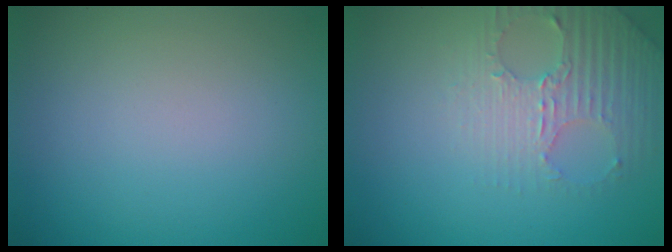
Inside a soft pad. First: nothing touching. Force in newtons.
{"total": 3.9, "press": 3.7, "slide": 1.0}